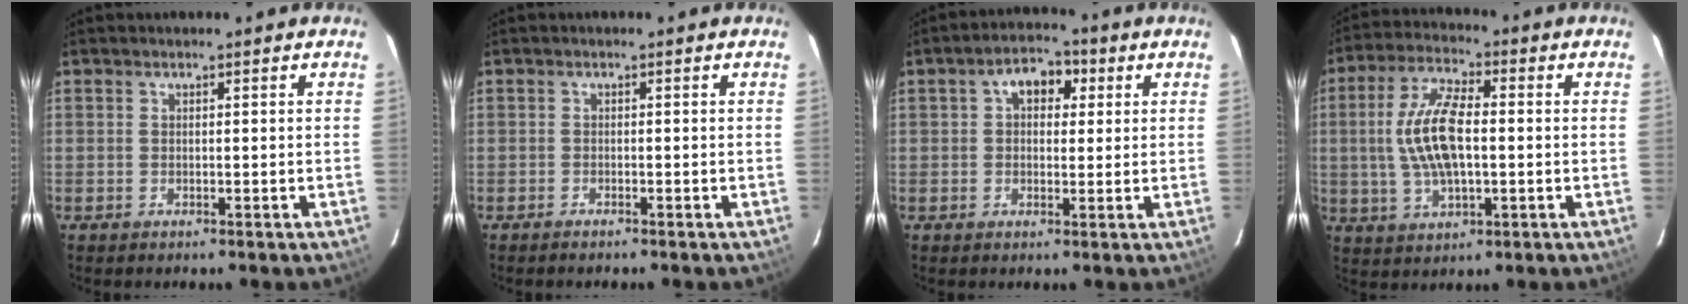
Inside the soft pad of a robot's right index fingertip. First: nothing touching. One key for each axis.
{"total": 1.1, "fx": -1.0, "fy": 0.1, "fz": 0.3, "tx": -0.010, "ty": -0.002, "tz": -0.020}
{"total": 6.0, "fx": 1.7, "fy": 4.1, "fz": 4.0, "tx": -0.065, "ty": 0.027, "tz": 0.027}
{"total": 12.2, "fx": 0.0, "fy": 5.1, "fz": 11.1, "tx": -0.228, "ty": 0.009, "tz": 0.001}